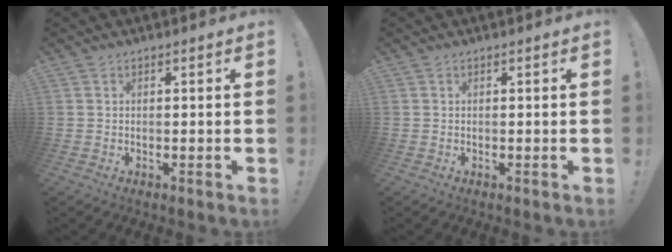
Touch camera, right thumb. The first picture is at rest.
{"total": 0.0}